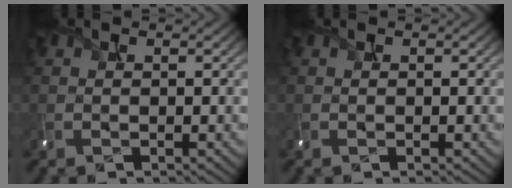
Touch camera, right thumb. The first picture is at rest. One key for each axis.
{"total": 0.0}